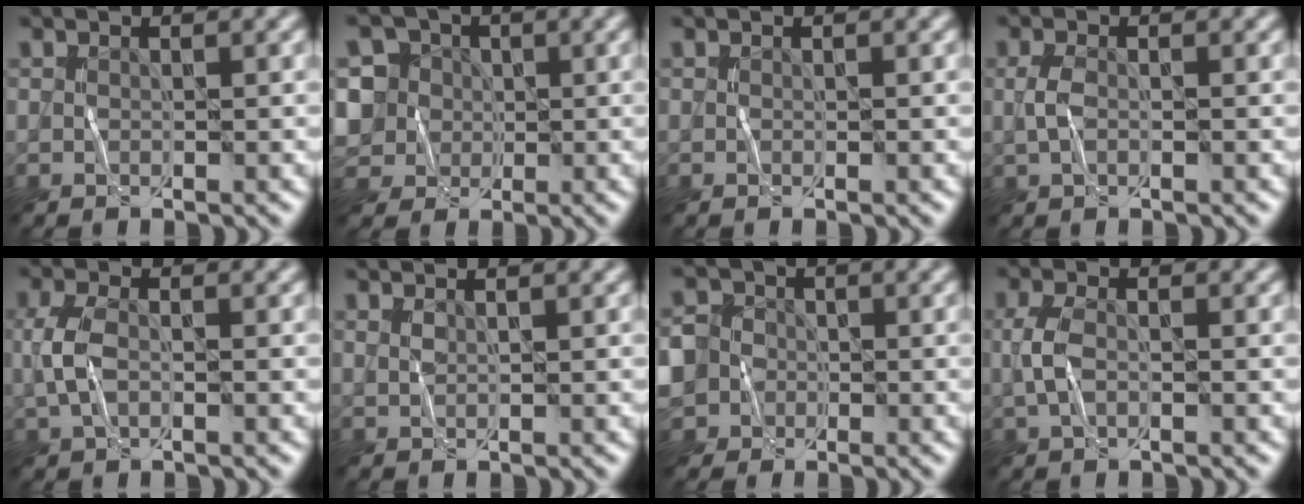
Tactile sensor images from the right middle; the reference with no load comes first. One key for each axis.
{"total": 6.4, "fx": 0.9, "fy": 6.1, "fz": 1.8, "tx": -0.048, "ty": 0.030, "tz": 0.004}
{"total": 0.0}
{"total": 1.7, "fx": 0.0, "fy": 1.0, "fz": 1.4, "tx": -0.038, "ty": 0.001, "tz": -0.003}
{"total": 3.2, "fx": -0.2, "fy": 1.8, "fz": 2.6, "tx": -0.067, "ty": 0.002, "tz": -0.005}
{"total": 0.7, "fx": 0.6, "fy": 0.1, "fz": 0.4, "tx": -0.013, "ty": 0.002, "tz": 0.012}
{"total": 9.0, "fx": -2.9, "fy": 8.1, "fz": 2.7, "tx": -0.071, "ty": -0.006, "tz": -0.091}
{"total": 2.6, "fx": -0.1, "fy": 1.4, "fz": 2.2, "tx": -0.057, "ty": 0.001, "tz": -0.005}